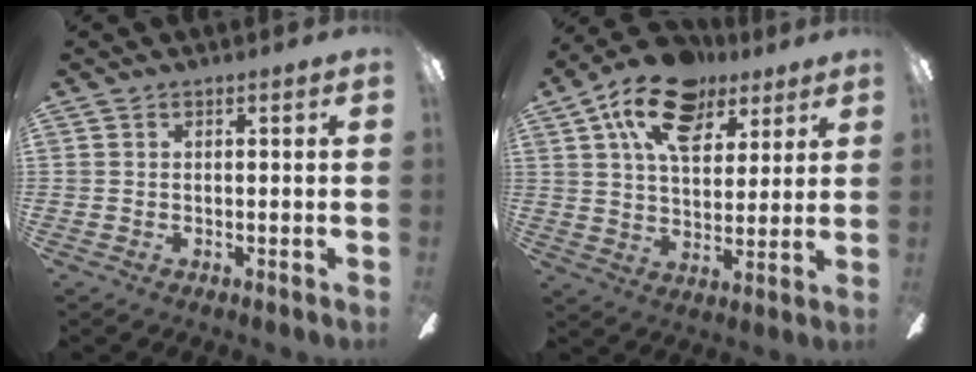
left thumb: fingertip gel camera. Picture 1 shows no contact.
{"total": 16.5, "force": [9.3, 9.6, 9.8], "torque": [-0.162, -0.027, 0.168]}